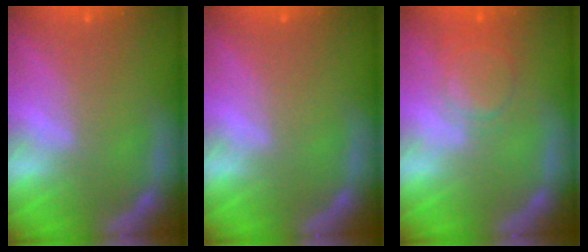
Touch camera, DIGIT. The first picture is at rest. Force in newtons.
{"total": 0.0}
{"total": 4.0}